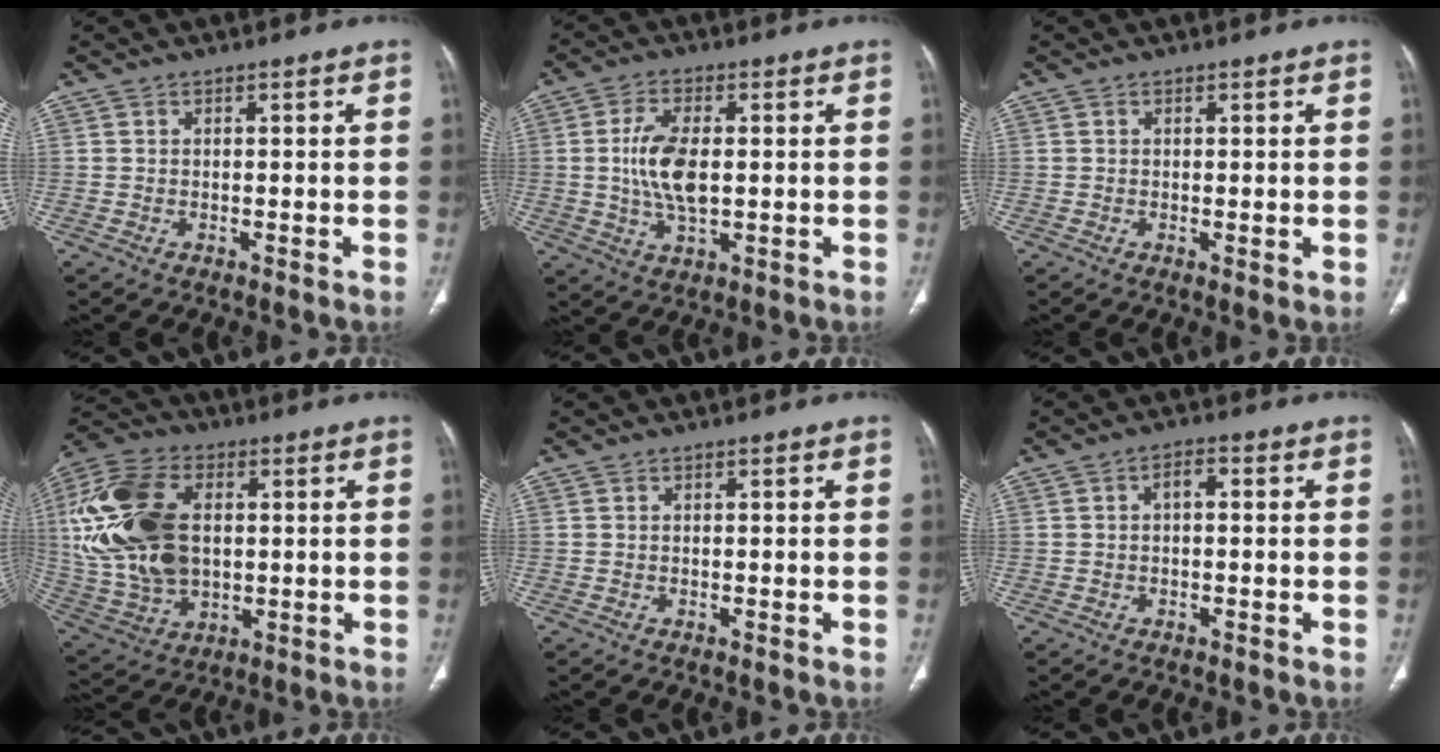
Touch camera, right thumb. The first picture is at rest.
{"total": 9.0, "force": [0.3, 4.4, 7.9], "torque": [-0.163, -0.003, 0.009]}
{"total": 0.9, "force": [0.0, 0.3, 0.9], "torque": [-0.019, -0.006, 0.000]}
{"total": 22.7, "force": [2.7, 14.5, 17.2], "torque": [-0.367, -0.001, 0.059]}
{"total": 0.0}
{"total": 3.8, "force": [0.1, 2.2, 3.1], "torque": [-0.037, 0.015, -0.008]}